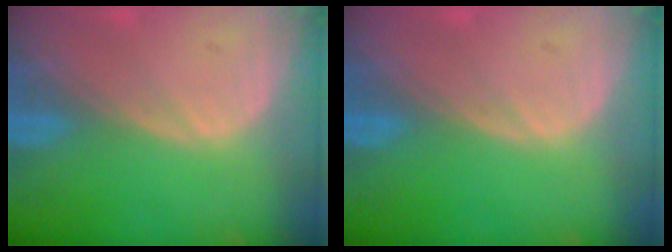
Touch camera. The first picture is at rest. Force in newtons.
{"total": 0.0}